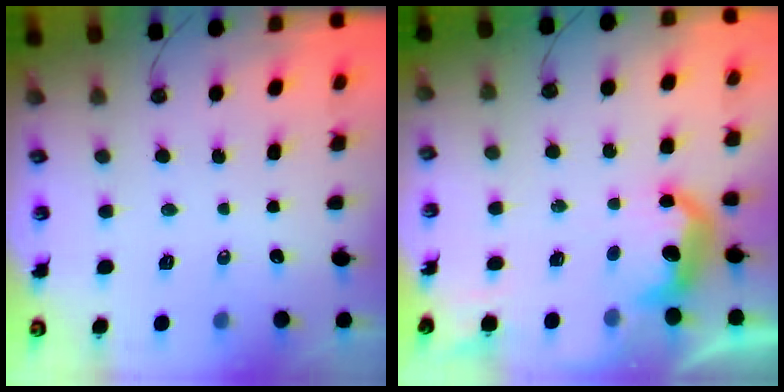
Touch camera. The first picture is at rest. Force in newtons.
{"total": 10.4, "press": 10.4, "slide": 0.7}